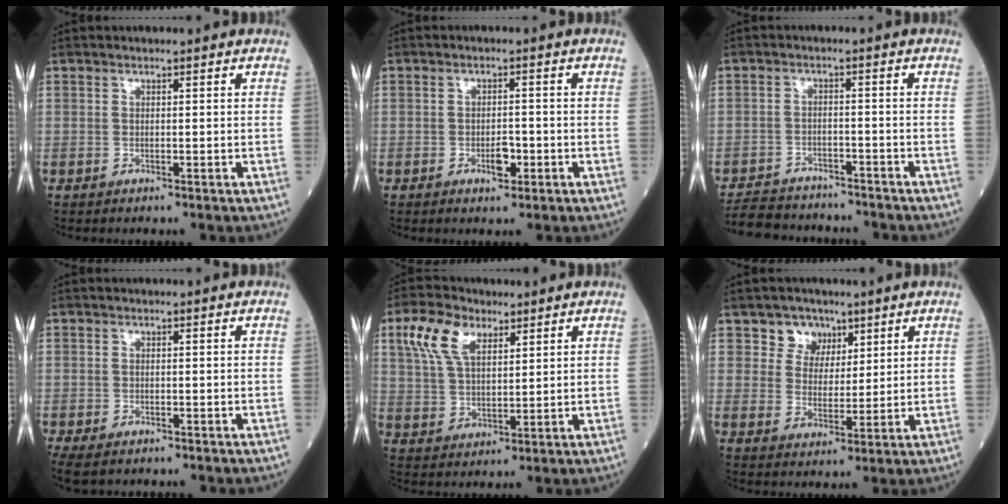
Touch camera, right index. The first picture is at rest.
{"total": 1.5, "force": [-0.6, 1.0, 0.9], "torque": [-0.011, 0.002, -0.007]}
{"total": 9.7, "force": [-8.9, 3.4, 1.8], "torque": [-0.029, 0.009, -0.132]}
{"total": 6.0, "force": [-4.6, 2.8, 2.7], "torque": [-0.049, -0.010, -0.072]}
{"total": 8.2, "force": [4.2, 4.1, 5.7], "torque": [-0.131, 0.022, 0.083]}
{"total": 5.2, "force": [3.1, 4.1, 0.6], "torque": [-0.009, 0.008, 0.055]}